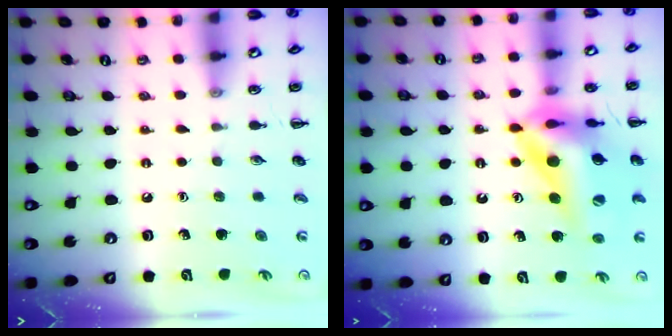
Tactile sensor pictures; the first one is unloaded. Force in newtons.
{"total": 17.0, "press": 16.1, "slide": 5.3}